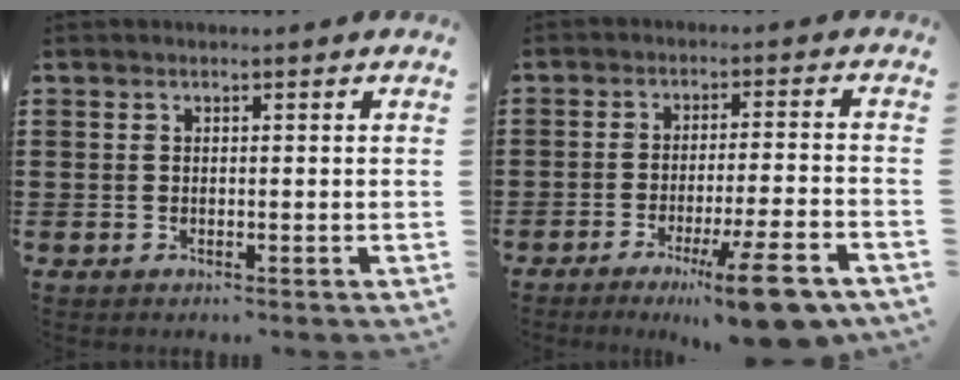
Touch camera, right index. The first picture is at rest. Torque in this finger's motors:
{"motor_torque": [0.86, -0.76, 0.01, -0.06]}